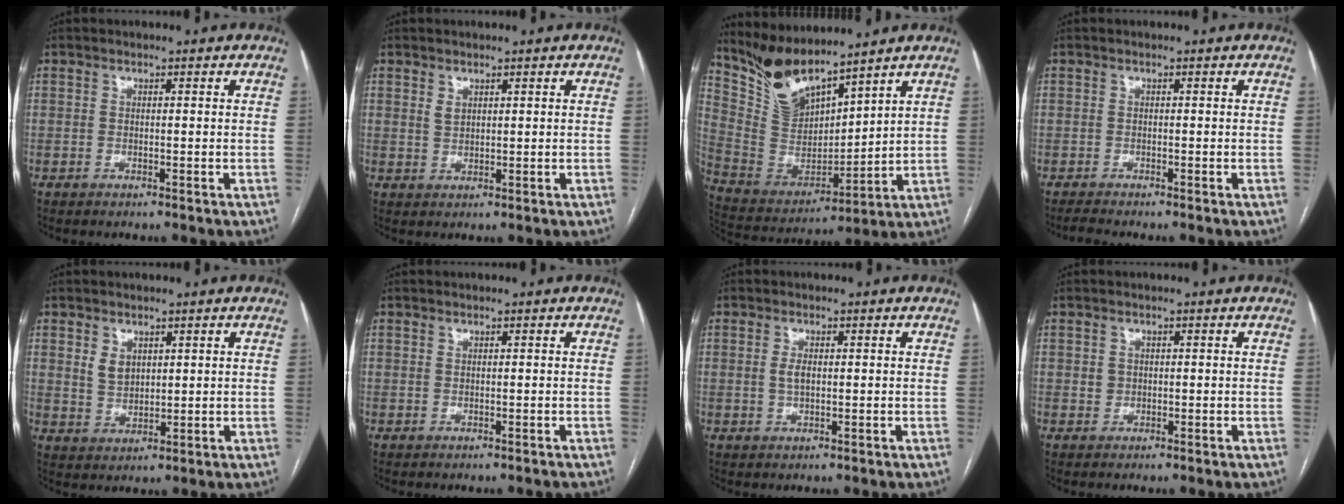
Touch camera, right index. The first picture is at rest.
{"total": 1.4, "force": [0.9, 0.8, 0.7], "torque": [-0.014, -0.001, 0.022]}
{"total": 12.2, "force": [10.9, 3.4, 4.3], "torque": [-0.095, -0.003, 0.231]}
{"total": 1.0, "force": [-1.0, 0.0, -0.1], "torque": [-0.004, -0.007, -0.018]}
{"total": 3.6, "force": [1.6, 2.6, 1.9], "torque": [-0.039, 0.002, 0.041]}
{"total": 0.0}
{"total": 1.9, "force": [0.2, 0.8, 1.7], "torque": [-0.036, 0.000, 0.005]}
{"total": 1.0, "force": [0.0, 1.0, 0.2], "torque": [0.000, 0.004, 0.001]}